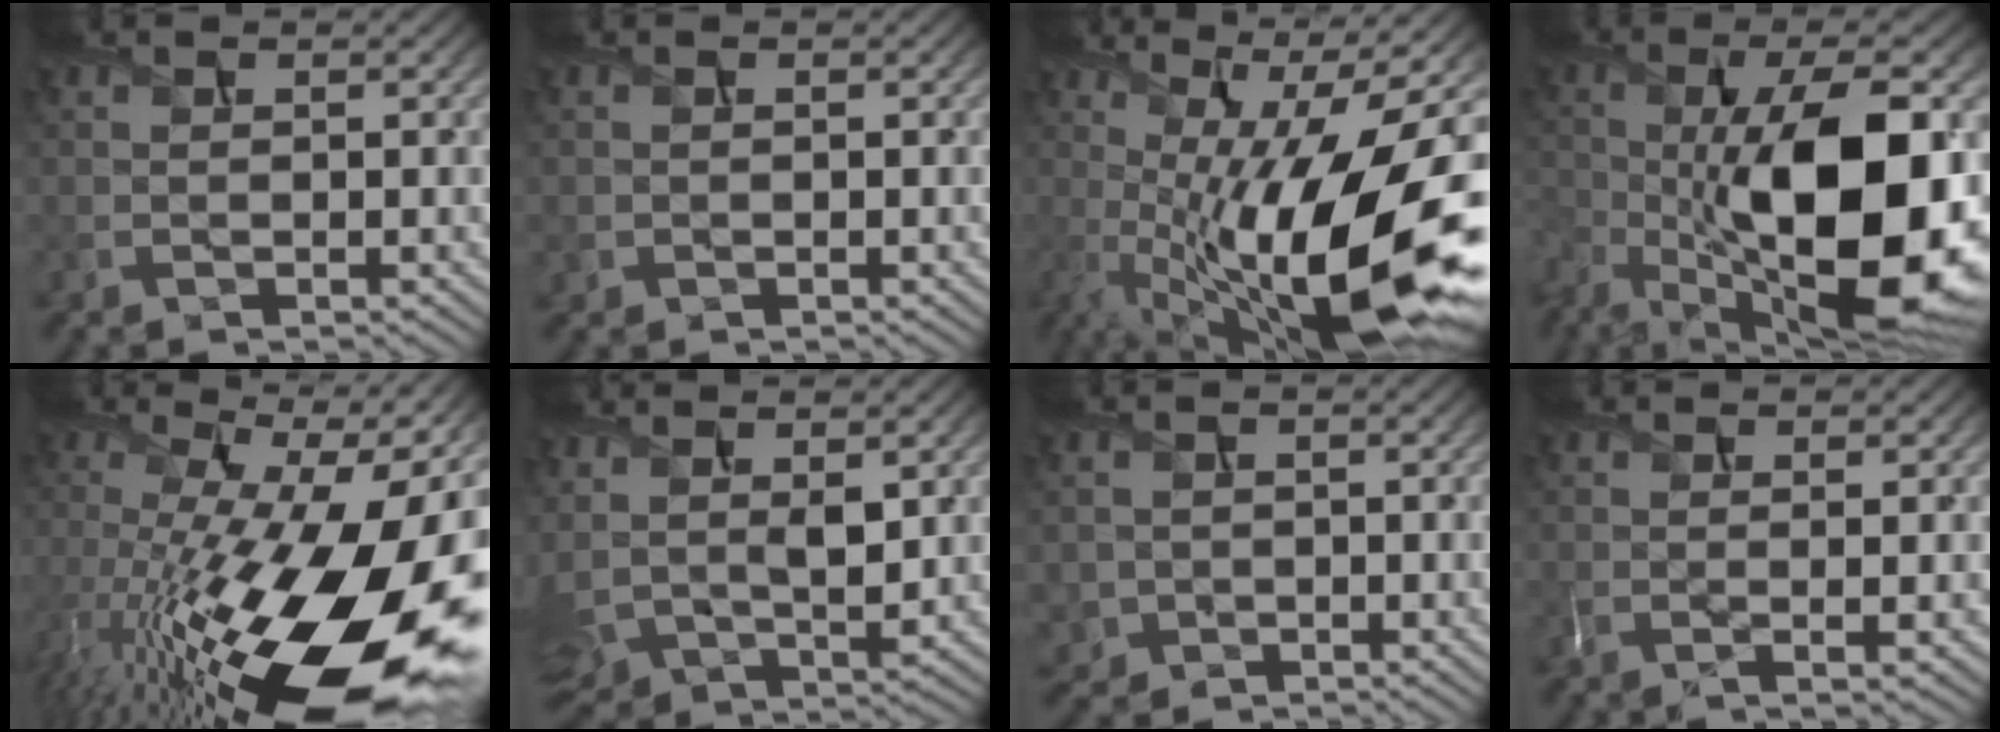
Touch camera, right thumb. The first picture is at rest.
{"total": 0.7, "force": [-0.2, 0.7, 0.0], "torque": [0.002, -0.006, -0.005]}
{"total": 20.7, "force": [-3.6, 6.7, 19.3], "torque": [-0.299, -0.008, -0.066]}
{"total": 19.0, "force": [-4.2, 7.7, 16.9], "torque": [-0.292, -0.014, -0.066]}
{"total": 22.1, "force": [-5.2, 8.4, 19.8], "torque": [-0.328, -0.022, -0.094]}
{"total": 7.7, "force": [3.3, 3.7, 5.8], "torque": [-0.158, -0.005, 0.074]}
{"total": 1.9, "force": [-0.3, 1.9, 0.2], "torque": [-0.010, -0.010, -0.007]}
{"total": 1.5, "force": [0.2, 0.0, 1.5], "torque": [-0.032, 0.002, 0.001]}